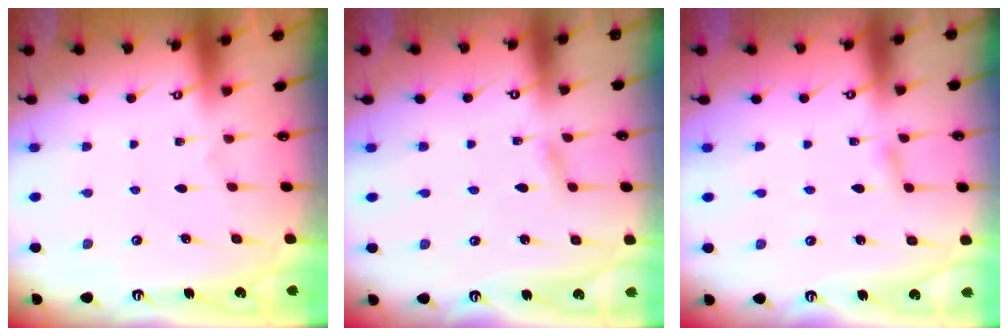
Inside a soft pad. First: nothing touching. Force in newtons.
{"total": 1.8, "press": 1.7, "slide": 0.2}
{"total": 3.4, "press": 3.4, "slide": 0.4}